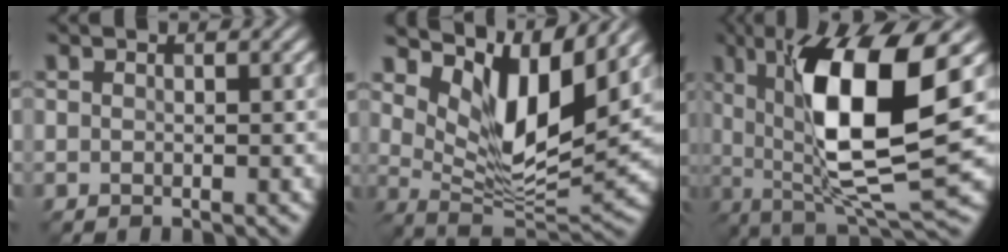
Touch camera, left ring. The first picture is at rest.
{"total": 8.9, "force": [4.5, 3.2, 7.0], "torque": [-0.124, -0.014, 0.083]}
{"total": 12.2, "force": [2.5, 2.9, 11.5], "torque": [-0.197, -0.002, 0.050]}